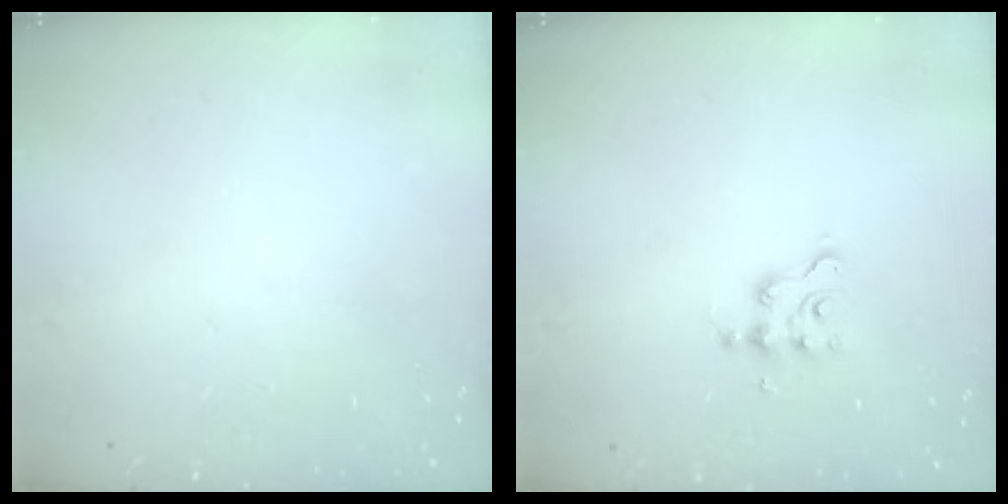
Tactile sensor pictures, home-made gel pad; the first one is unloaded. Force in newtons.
{"total": 3.1, "press": 3.1, "slide": 0.3}